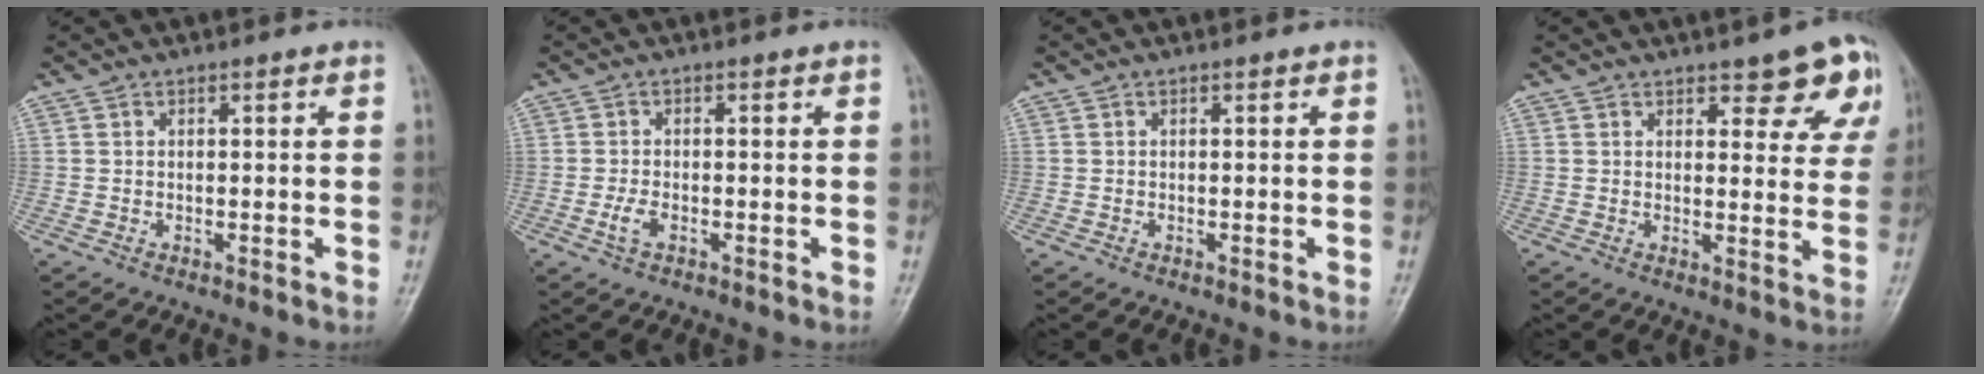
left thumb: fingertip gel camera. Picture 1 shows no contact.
{"total": 2.3, "force": [-1.0, 1.1, 1.8], "torque": [-0.041, 0.005, -0.020]}
{"total": 0.0}
{"total": 8.8, "force": [5.3, 3.4, 6.1], "torque": [-0.036, -0.027, 0.062]}